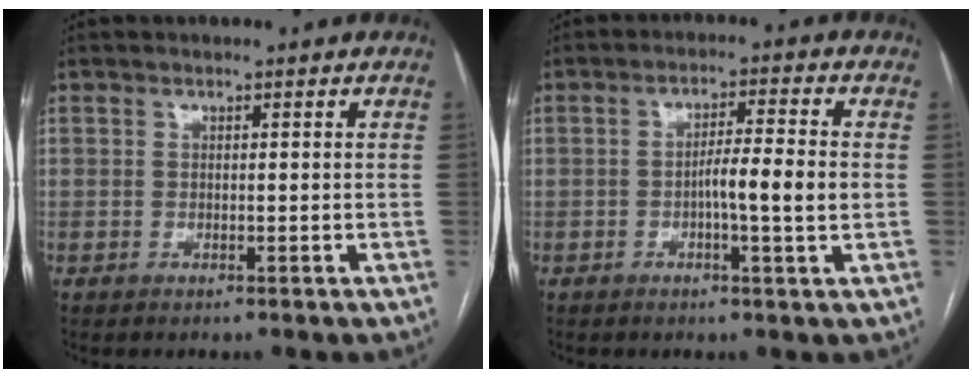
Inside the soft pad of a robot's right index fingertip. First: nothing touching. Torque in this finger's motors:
{"motor_torque": [0.78, 0.29, 0.19, 0.10]}